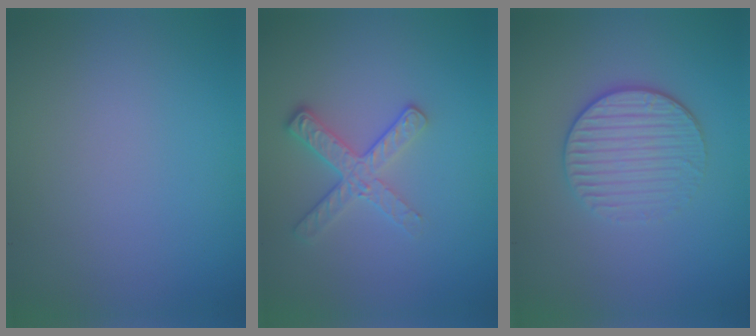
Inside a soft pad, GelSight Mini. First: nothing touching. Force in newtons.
{"total": 2.8, "press": 2.5, "slide": 1.3}
{"total": 3.7, "press": 3.1, "slide": 2.0}